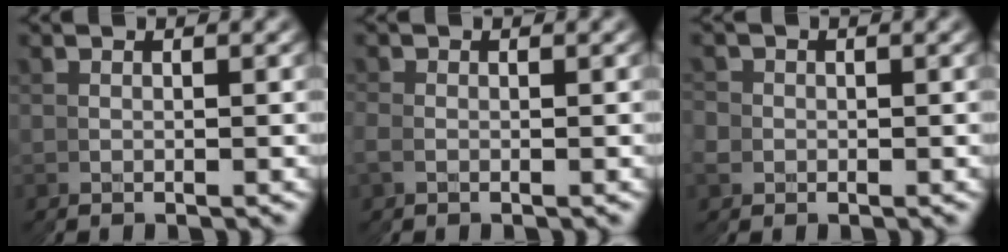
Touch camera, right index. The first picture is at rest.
{"total": 1.2, "force": [-0.3, 0.8, -0.7], "torque": [0.005, -0.004, -0.009]}
{"total": 2.7, "force": [-0.4, 2.6, -0.7], "torque": [0.005, -0.012, -0.003]}